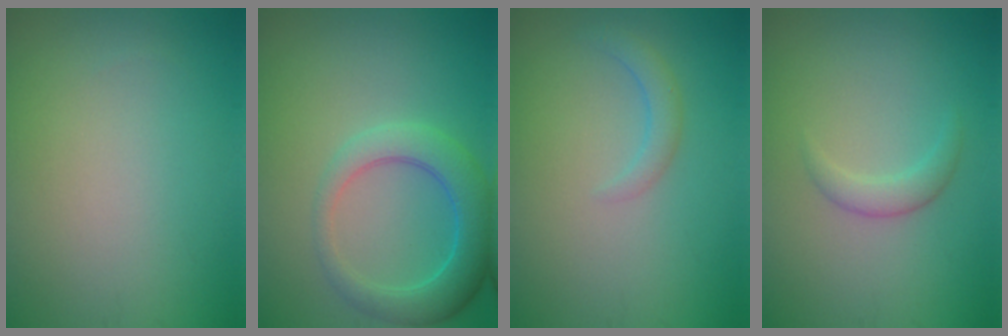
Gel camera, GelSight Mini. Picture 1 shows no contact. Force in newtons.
{"total": 4.8, "press": 4.8, "slide": 0.3}
{"total": 1.6, "press": 1.6, "slide": 0.2}
{"total": 1.7, "press": 1.7, "slide": 0.1}